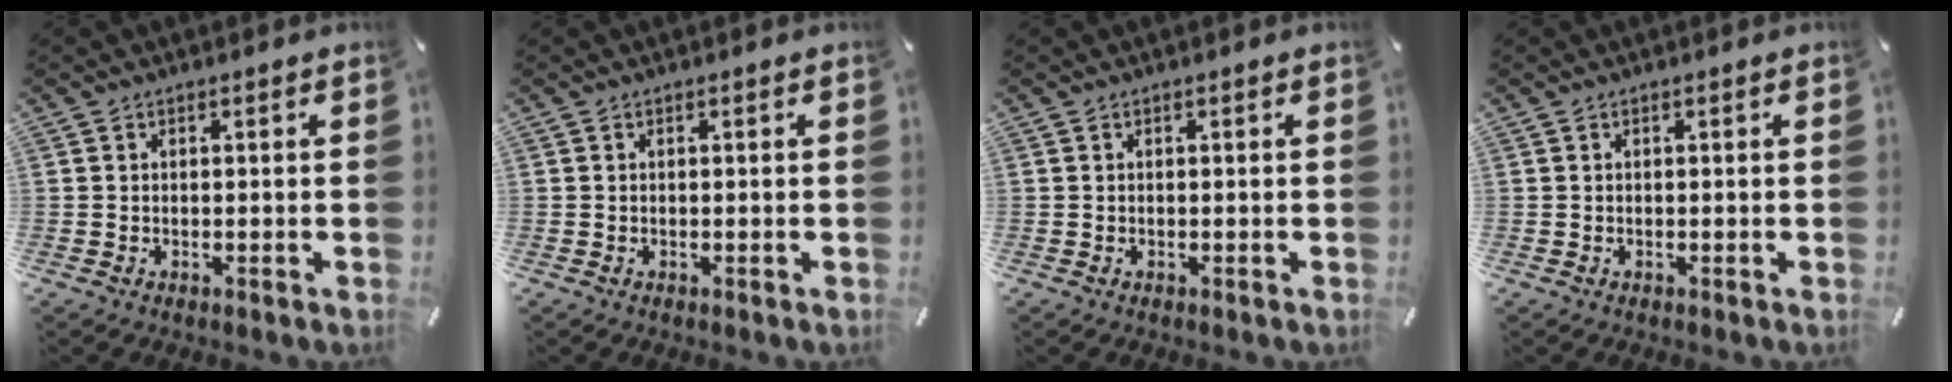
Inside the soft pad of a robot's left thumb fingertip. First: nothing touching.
{"total": 0.0}
{"total": 0.0}
{"total": 0.0}